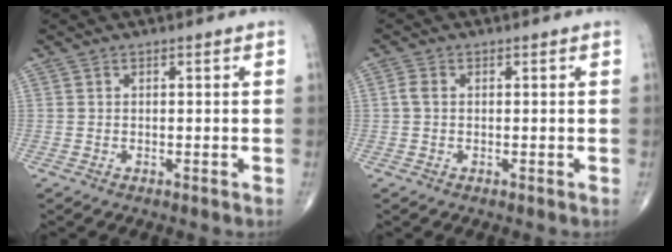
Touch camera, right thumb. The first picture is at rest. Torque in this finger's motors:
{"motor_torque": [-0.14, 0.07, 0.03, -0.01, 0.04]}